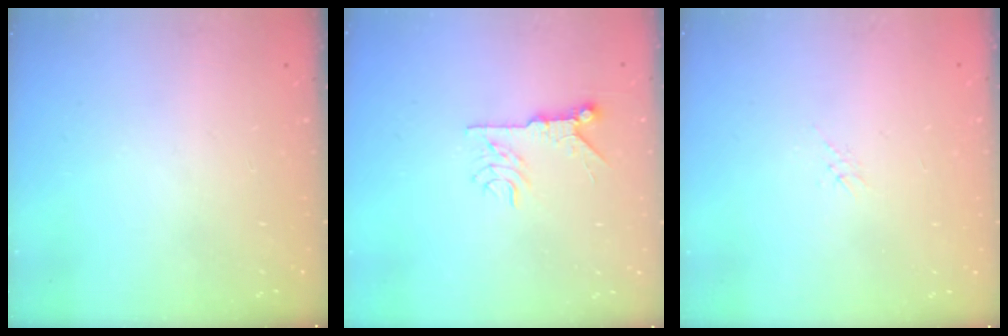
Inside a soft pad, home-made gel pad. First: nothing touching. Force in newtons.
{"total": 7.3, "press": 7.3, "slide": 0.7}
{"total": 1.7, "press": 1.6, "slide": 0.4}